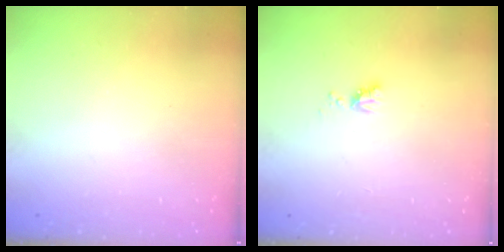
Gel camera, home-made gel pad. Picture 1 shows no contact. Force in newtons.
{"total": 3.9, "press": 3.9, "slide": 0.6}